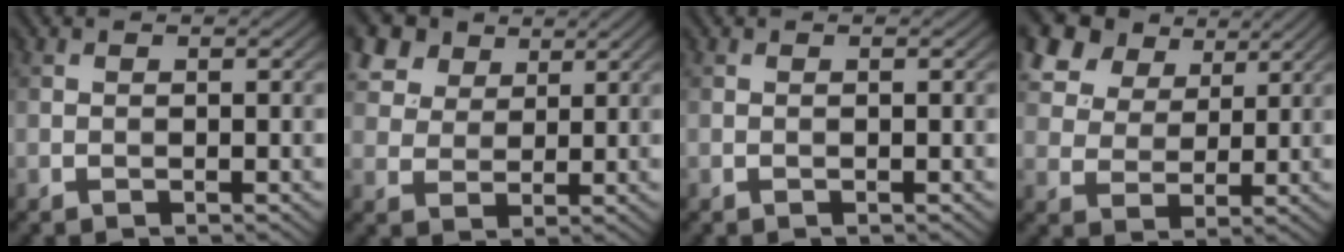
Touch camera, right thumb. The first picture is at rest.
{"total": 8.4, "force": [5.4, 5.3, 3.7], "torque": [-0.127, 0.003, 0.108]}
{"total": 0.0}
{"total": 11.6, "force": [7.2, 7.3, 5.3], "torque": [-0.169, 0.012, 0.149]}